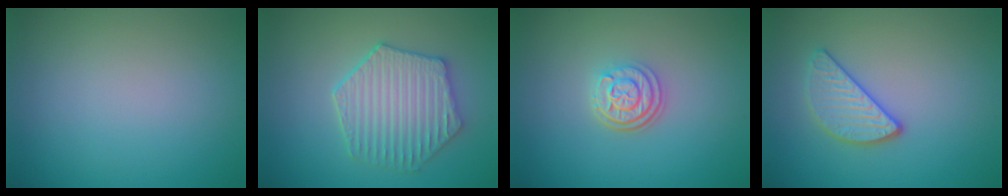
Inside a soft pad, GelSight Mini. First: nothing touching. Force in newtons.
{"total": 5.2, "press": 4.4, "slide": 2.7}
{"total": 3.1, "press": 2.5, "slide": 1.8}
{"total": 2.8, "press": 2.6, "slide": 0.9}